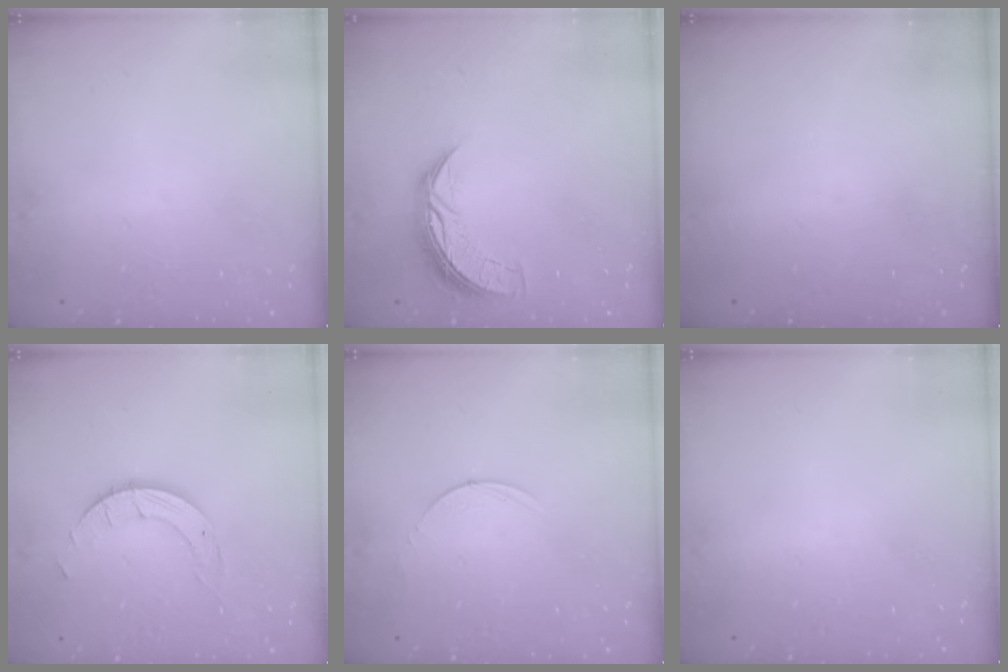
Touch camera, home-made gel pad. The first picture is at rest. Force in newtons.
{"total": 7.5, "press": 7.5, "slide": 0.4}
{"total": 0.0}
{"total": 4.9, "press": 4.9, "slide": 0.3}
{"total": 3.0, "press": 3.0, "slide": 0.3}
{"total": 0.0}